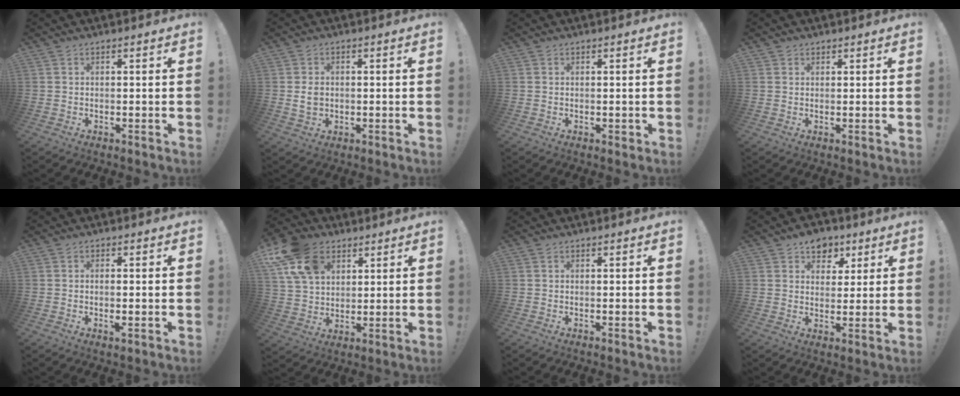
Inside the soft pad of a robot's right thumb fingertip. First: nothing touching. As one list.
[{"total": 3.9, "force": [0.1, 2.9, 2.6], "torque": [-0.044, 0.003, 0.001]}, {"total": 0.9, "force": [0.3, 0.8, 0.4], "torque": [0.000, 0.000, 0.004]}, {"total": 1.1, "force": [0.9, 0.7, 0.1], "torque": [0.005, -0.005, 0.015]}, {"total": 1.8, "force": [-0.4, 0.5, 1.7], "torque": [-0.025, 0.002, -0.007]}, {"total": 16.4, "force": [7.8, 11.6, 8.4], "torque": [-0.153, -0.031, 0.152]}, {"total": 0.0}, {"total": 7.9, "force": [4.4, 6.2, 2.1], "torque": [-0.018, -0.025, 0.086]}]